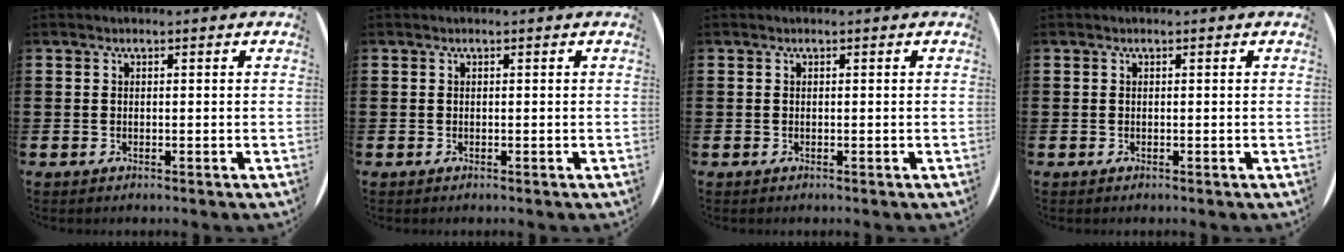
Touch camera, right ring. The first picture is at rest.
{"total": 0.0}
{"total": 0.0}
{"total": 0.0}